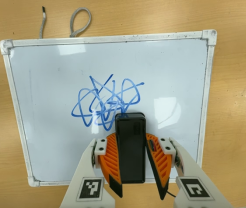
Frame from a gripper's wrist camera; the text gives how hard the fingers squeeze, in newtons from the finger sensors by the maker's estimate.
{"total": 6.7, "left": 6.7, "right": 6.7}